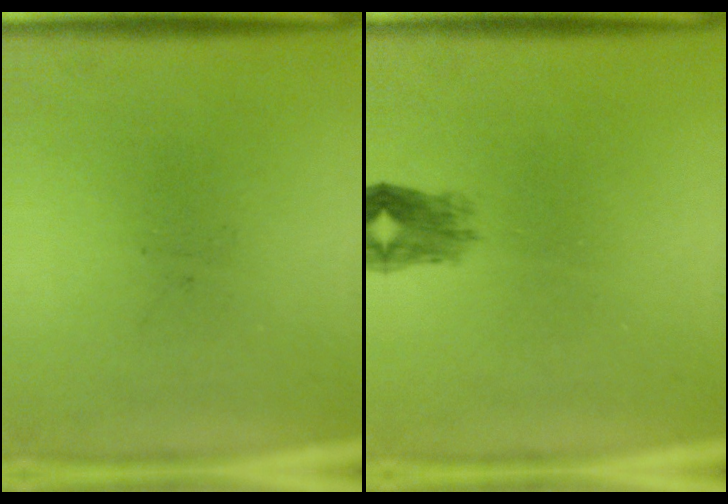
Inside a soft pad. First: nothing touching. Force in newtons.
{"total": 2.5}